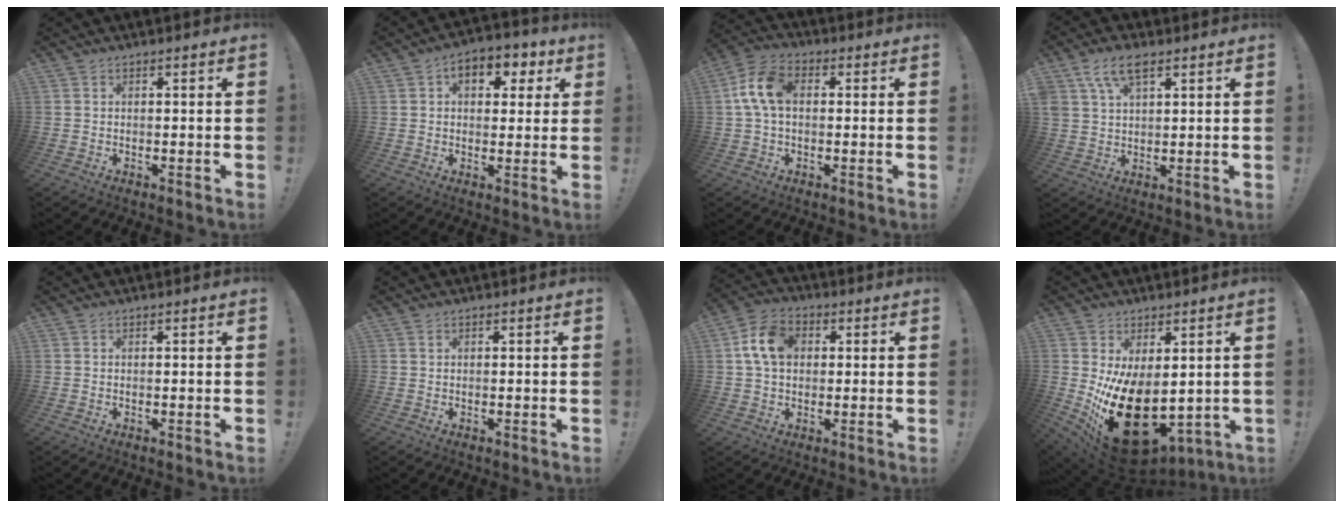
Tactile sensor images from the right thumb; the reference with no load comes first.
{"total": 8.2, "force": [3.0, 5.5, 5.3], "torque": [-0.075, -0.005, 0.052]}
{"total": 10.2, "force": [0.9, 6.3, 8.0], "torque": [-0.158, 0.012, 0.021]}
{"total": 7.9, "force": [4.4, 3.8, 5.3], "torque": [-0.102, -0.001, 0.084]}
{"total": 0.0}
{"total": 0.7, "force": [0.3, 0.5, 0.3], "torque": [-0.007, 0.002, 0.006]}
{"total": 10.7, "force": [2.1, 7.7, 7.1], "torque": [-0.132, 0.018, 0.045]}
{"total": 22.3, "force": [-3.8, 12.9, 17.7], "torque": [-0.300, -0.001, -0.037]}